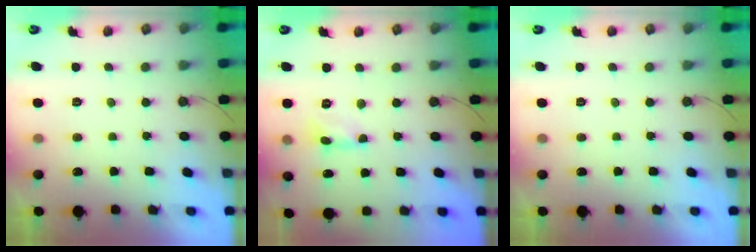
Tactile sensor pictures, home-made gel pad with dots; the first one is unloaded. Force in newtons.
{"total": 0.6, "press": 0.6, "slide": 0.0}
{"total": 0.0}